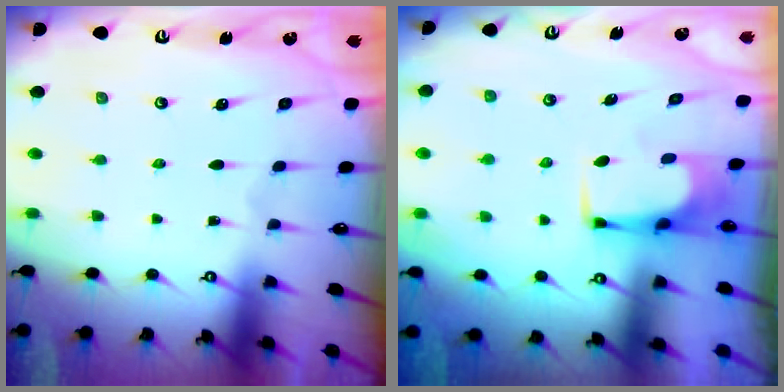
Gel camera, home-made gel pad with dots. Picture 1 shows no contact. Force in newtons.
{"total": 1.5, "press": 1.5, "slide": 0.3}